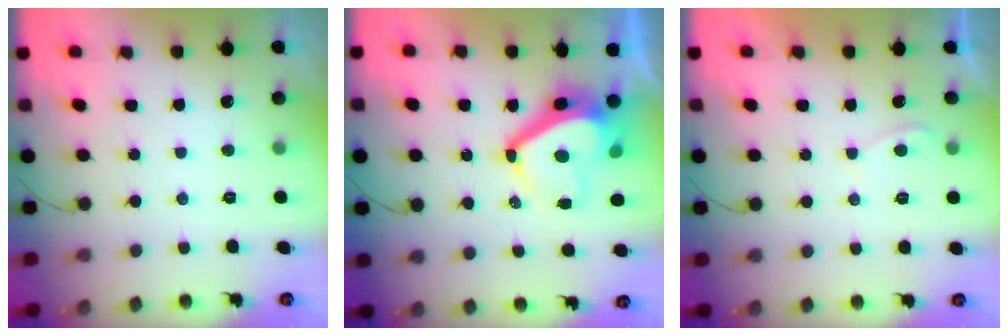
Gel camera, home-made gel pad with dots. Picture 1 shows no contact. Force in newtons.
{"total": 11.4, "press": 11.3, "slide": 1.2}
{"total": 1.2, "press": 1.0, "slide": 0.6}